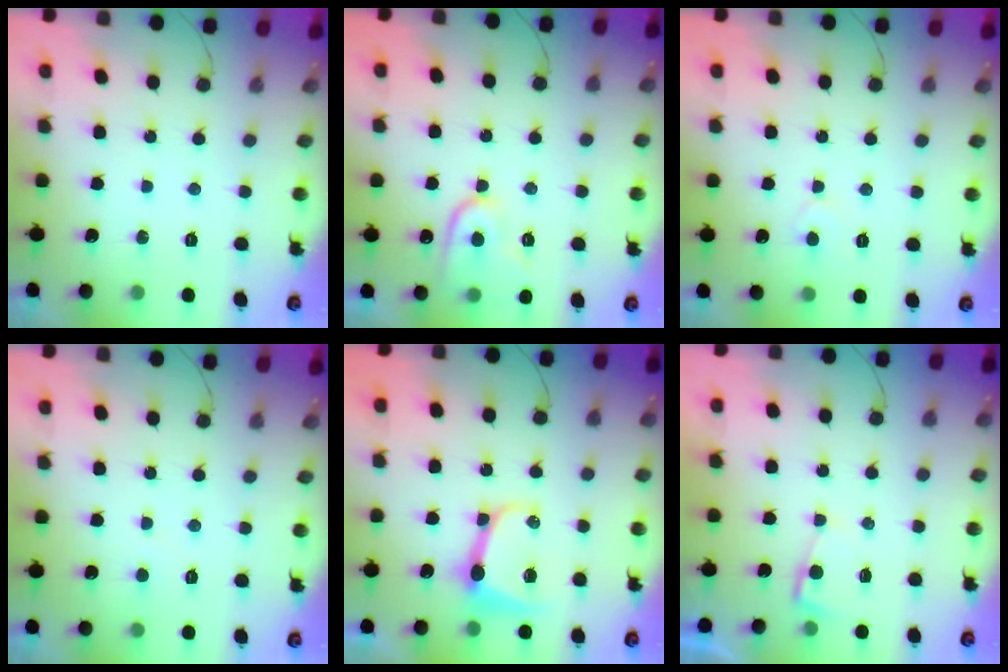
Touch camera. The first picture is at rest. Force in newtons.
{"total": 12.0, "press": 11.9, "slide": 0.9}
{"total": 3.1, "press": 3.1, "slide": 0.2}
{"total": 2.4, "press": 2.4, "slide": 0.2}
{"total": 10.0, "press": 10.0, "slide": 0.9}
{"total": 2.0, "press": 2.0, "slide": 0.3}